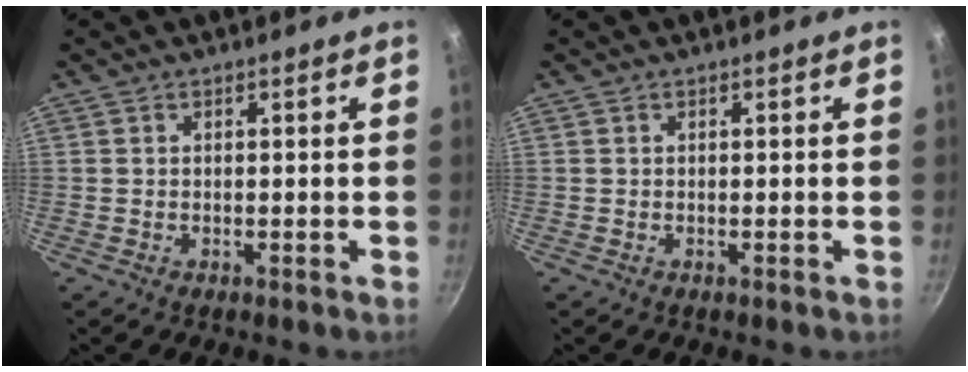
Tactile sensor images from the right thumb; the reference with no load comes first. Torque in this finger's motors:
{"motor_torque": [-0.01, 0.01, 0.00, 0.00, 0.01]}